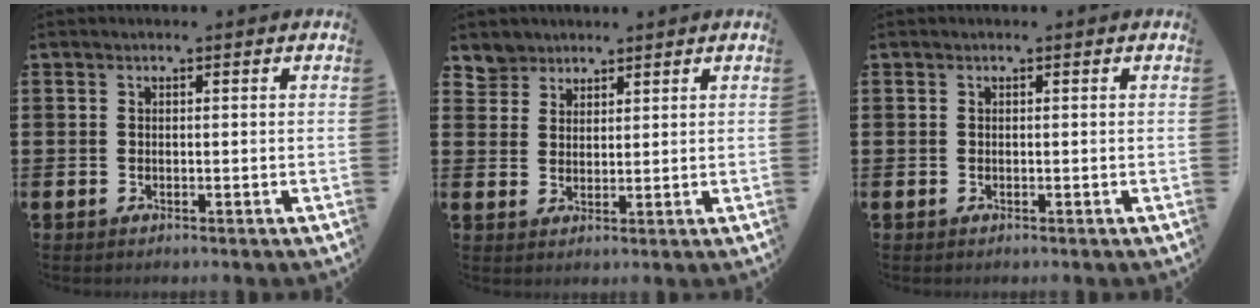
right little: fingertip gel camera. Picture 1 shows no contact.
{"total": 3.4, "force": [3.0, 1.6, -0.4], "torque": [0.000, -0.004, 0.058]}
{"total": 0.0}